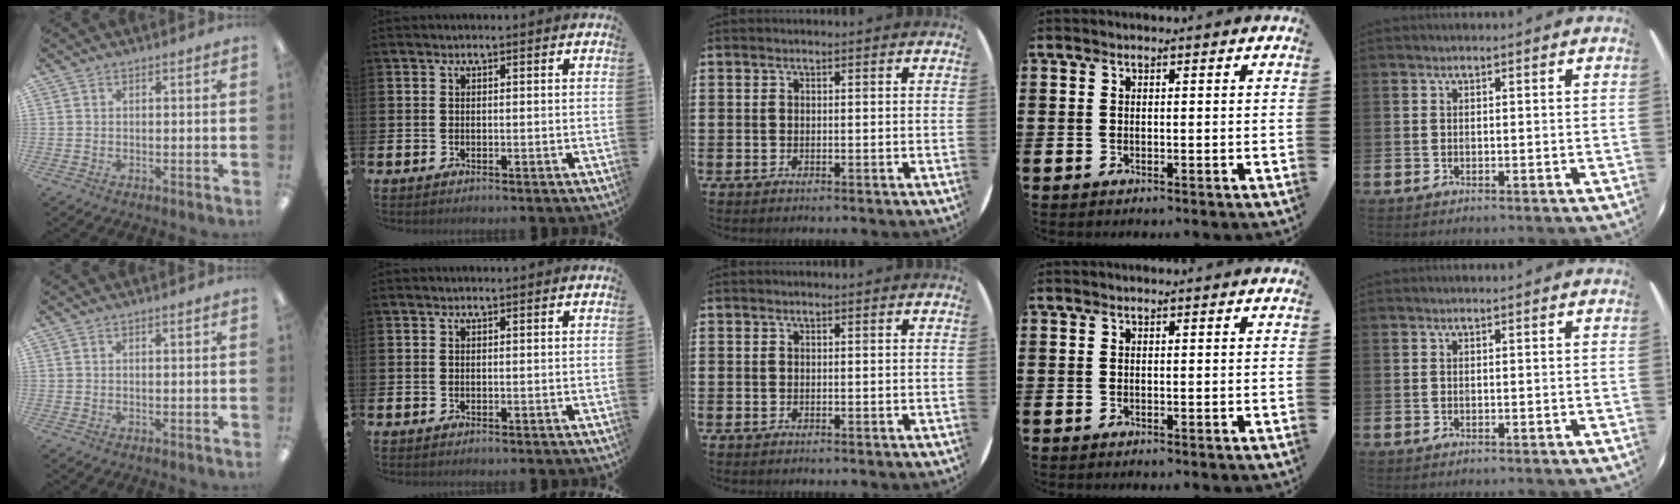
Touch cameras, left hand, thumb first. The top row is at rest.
{"thumb": {"total": 0.8, "force": [0.6, 0.0, 0.5], "torque": [-0.010, -0.001, 0.011]}}